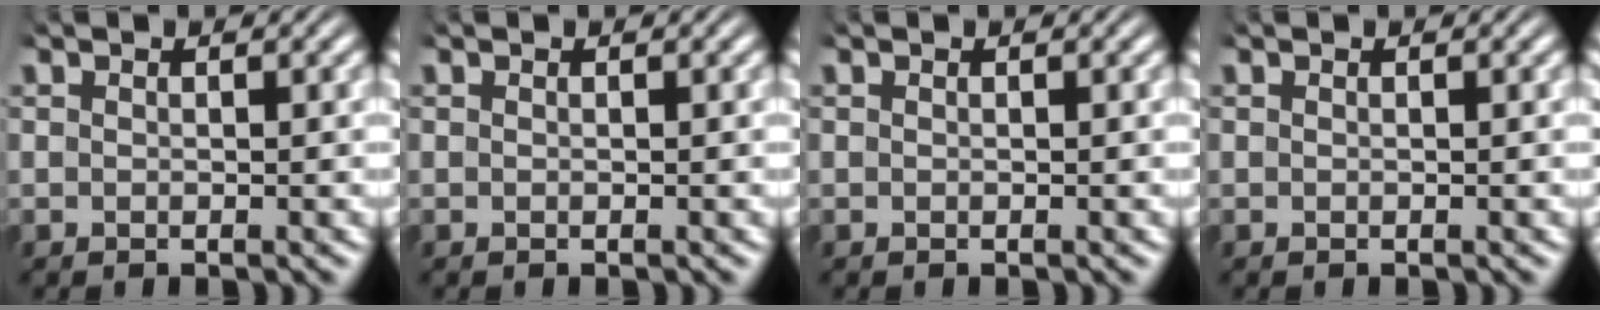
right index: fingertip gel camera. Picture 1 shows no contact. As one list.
[{"total": 0.0}, {"total": 0.0}, {"total": 0.0}]